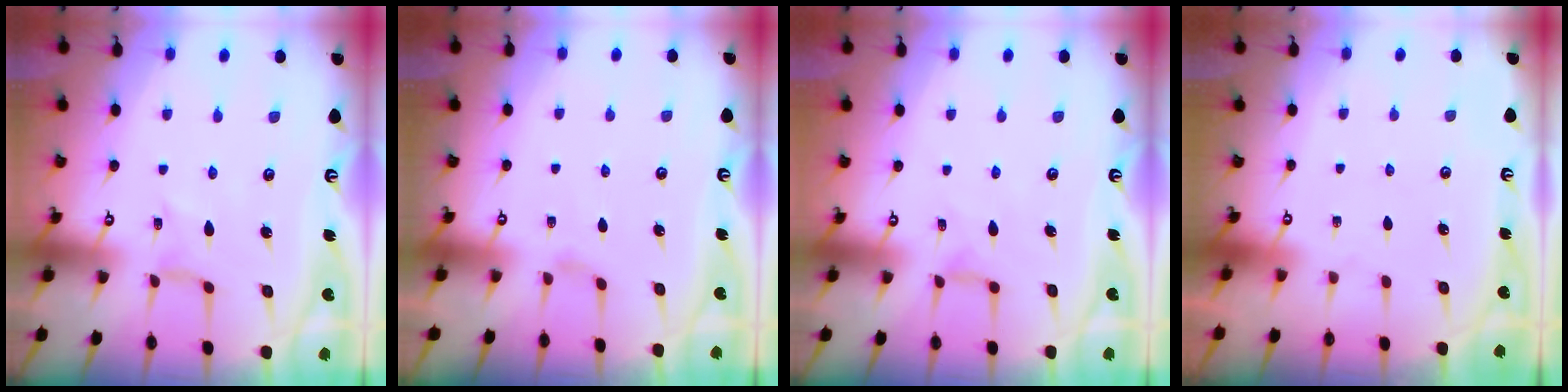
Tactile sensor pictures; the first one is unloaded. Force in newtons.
{"total": 0.0}
{"total": 1.2, "press": 1.2, "slide": 0.3}
{"total": 0.0}